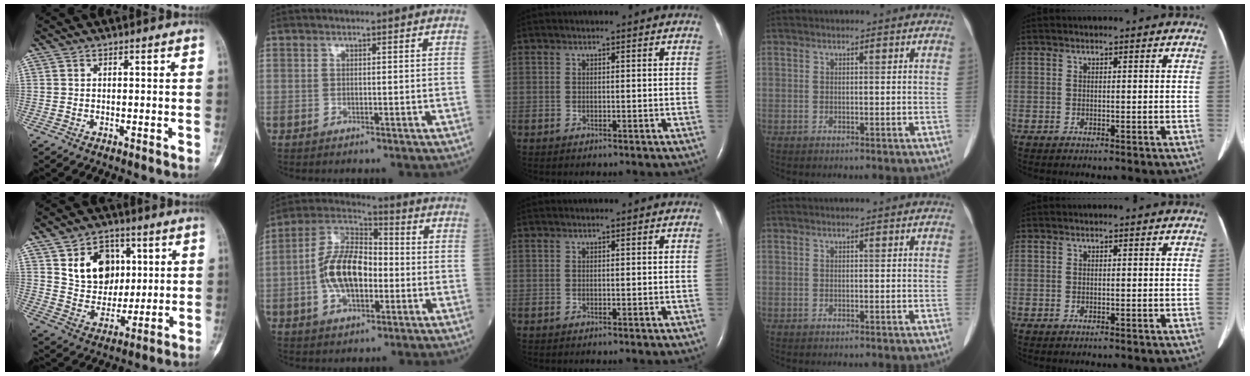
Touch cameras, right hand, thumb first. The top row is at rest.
{"thumb": {"total": 13.2, "force": [4.5, 10.1, 7.3], "torque": [-0.070, -0.020, 0.085]}, "index": {"total": 12.4, "force": [-1.8, 6.2, 10.6], "torque": [-0.219, 0.022, -0.036]}}